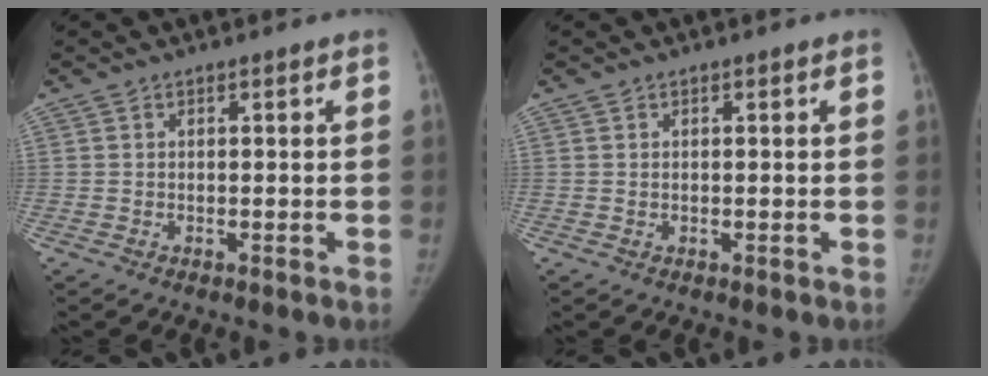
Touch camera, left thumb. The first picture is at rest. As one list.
[{"total": 0.0}]